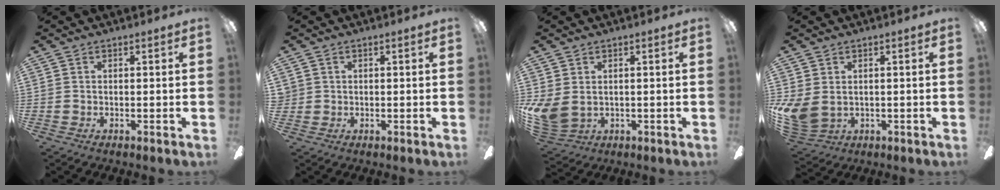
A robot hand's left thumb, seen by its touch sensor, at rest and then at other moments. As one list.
[{"total": 1.1, "force": [0.4, 1.0, 0.0], "torque": [-0.002, 0.002, 0.008]}, {"total": 6.5, "force": [1.6, 5.0, 3.8], "torque": [-0.090, -0.011, 0.035]}, {"total": 7.0, "force": [1.4, 5.4, 4.2], "torque": [-0.102, -0.013, 0.031]}]